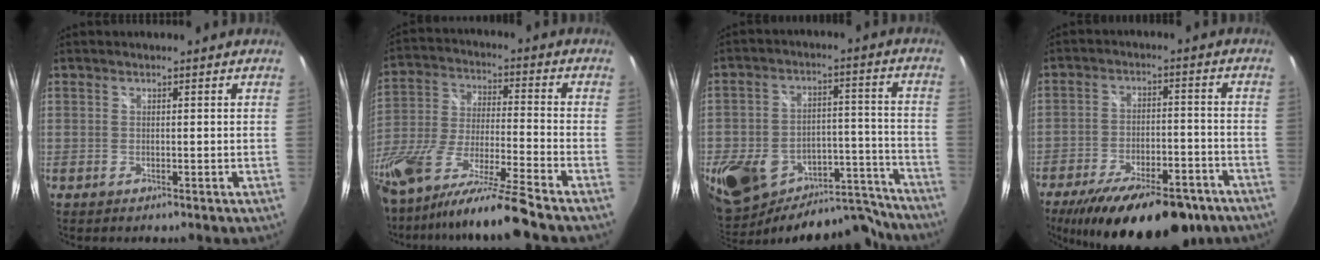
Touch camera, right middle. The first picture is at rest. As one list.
[{"total": 20.1, "force": [-16.4, -0.5, 11.7], "torque": [-0.217, -0.060, -0.292]}, {"total": 23.0, "force": [-17.0, 11.3, 10.6], "torque": [-0.222, 0.012, -0.227]}, {"total": 22.1, "force": [-16.2, 8.1, 12.8], "torque": [-0.225, -0.031, -0.225]}]